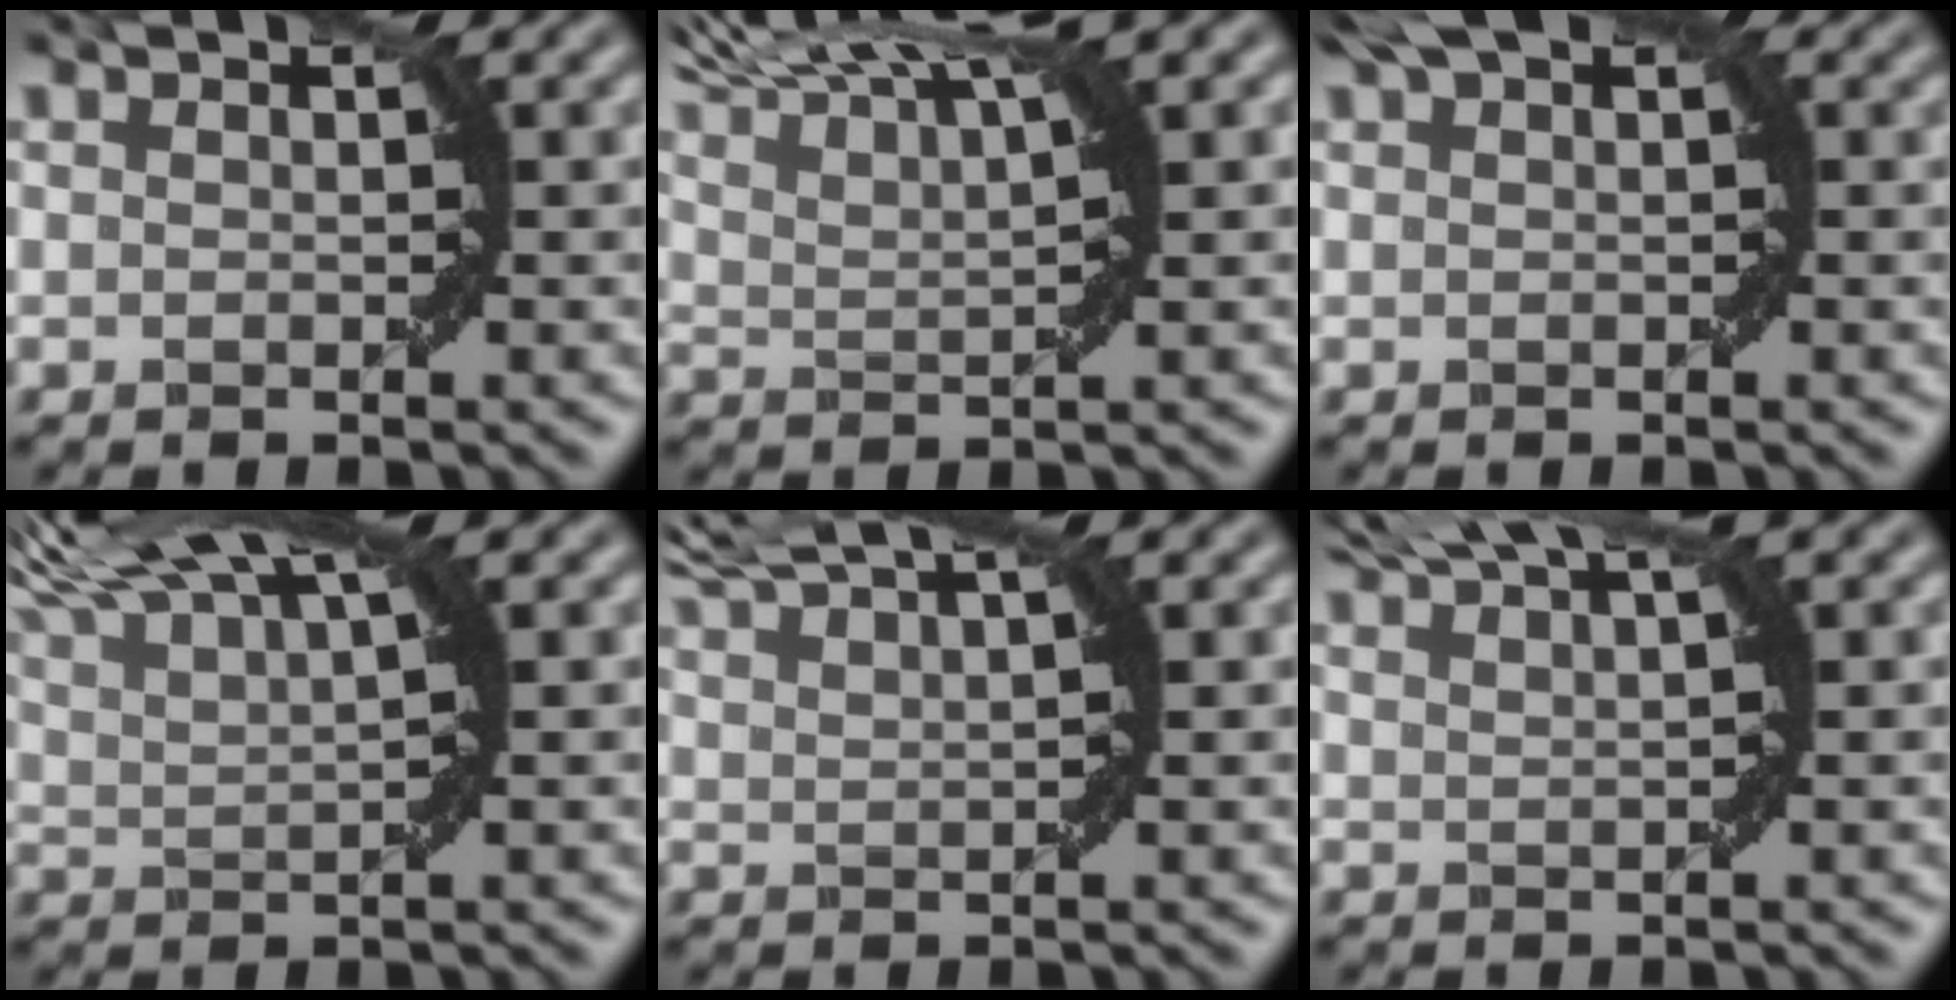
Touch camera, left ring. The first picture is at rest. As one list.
[{"total": 9.1, "force": [7.3, 1.7, 5.1], "torque": [-0.088, 0.024, 0.104]}, {"total": 2.2, "force": [1.4, 0.6, 1.7], "torque": [-0.020, 0.005, 0.021]}, {"total": 9.9, "force": [7.2, 2.7, 6.3], "torque": [-0.114, 0.033, 0.093]}, {"total": 5.4, "force": [4.5, 1.0, 2.9], "torque": [-0.050, 0.021, 0.057]}, {"total": 5.5, "force": [4.4, 0.8, 3.2], "torque": [-0.046, 0.021, 0.058]}]